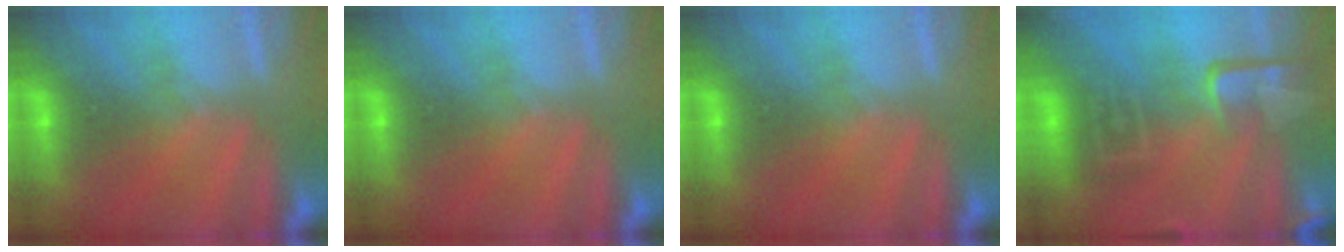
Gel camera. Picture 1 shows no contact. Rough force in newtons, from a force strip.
{"total": 0.0}
{"total": 0.0}
{"total": 5.8}